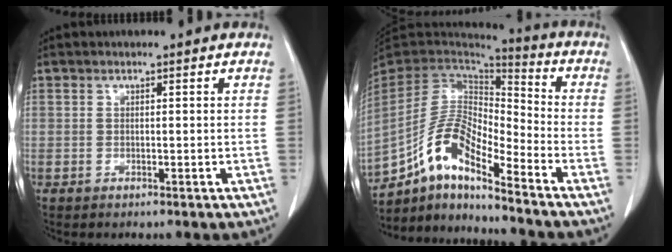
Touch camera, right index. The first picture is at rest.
{"total": 13.0, "force": [-8.7, 3.0, 9.1], "torque": [-0.182, 0.021, -0.161]}